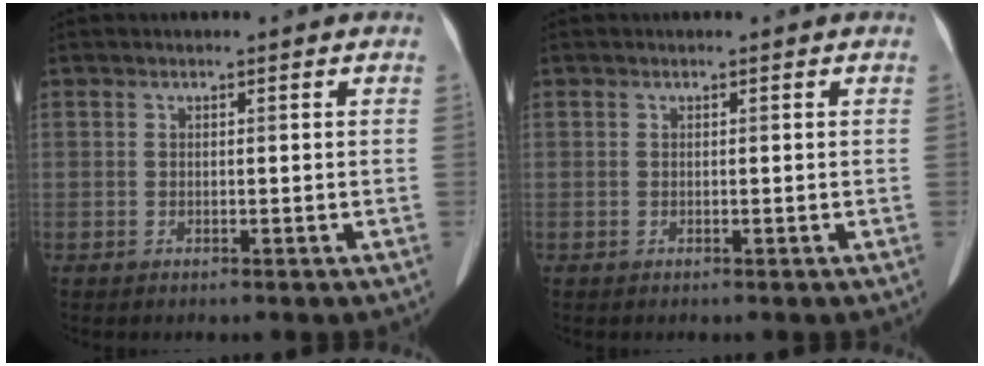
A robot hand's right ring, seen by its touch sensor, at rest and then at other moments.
{"total": 0.0}